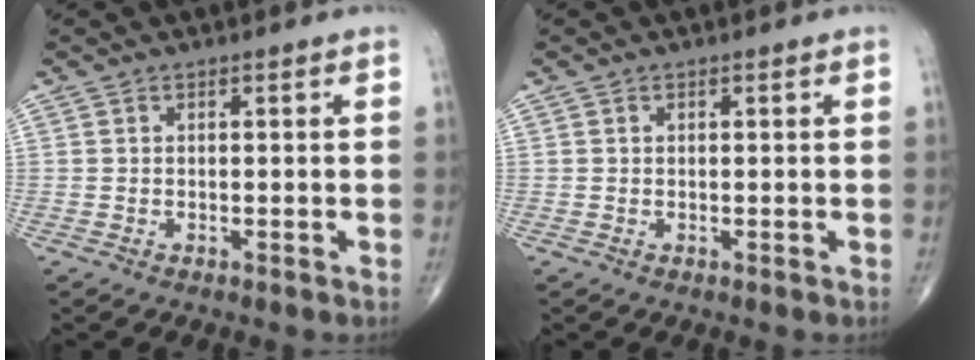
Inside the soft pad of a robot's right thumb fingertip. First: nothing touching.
{"total": 0.0}